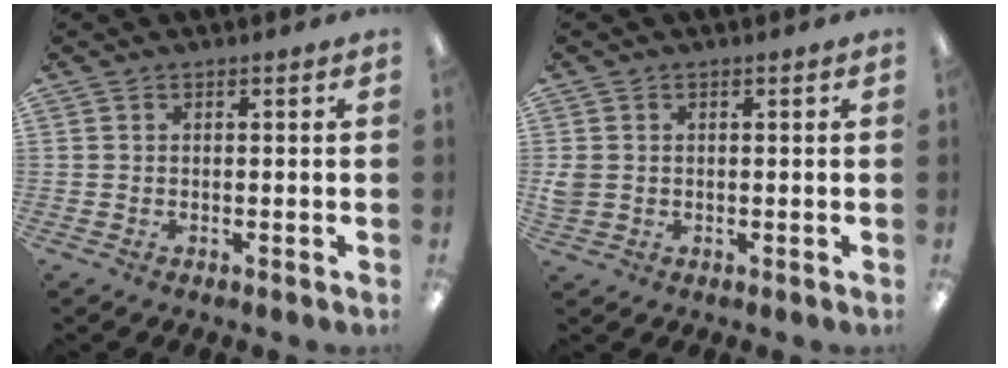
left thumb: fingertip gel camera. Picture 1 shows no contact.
{"total": 2.5, "force": [0.2, 2.2, 1.0], "torque": [-0.019, 0.003, 0.004]}